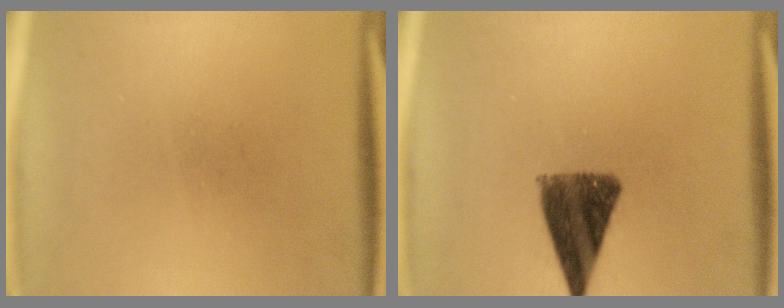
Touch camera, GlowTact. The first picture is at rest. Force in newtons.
{"total": 10.3}